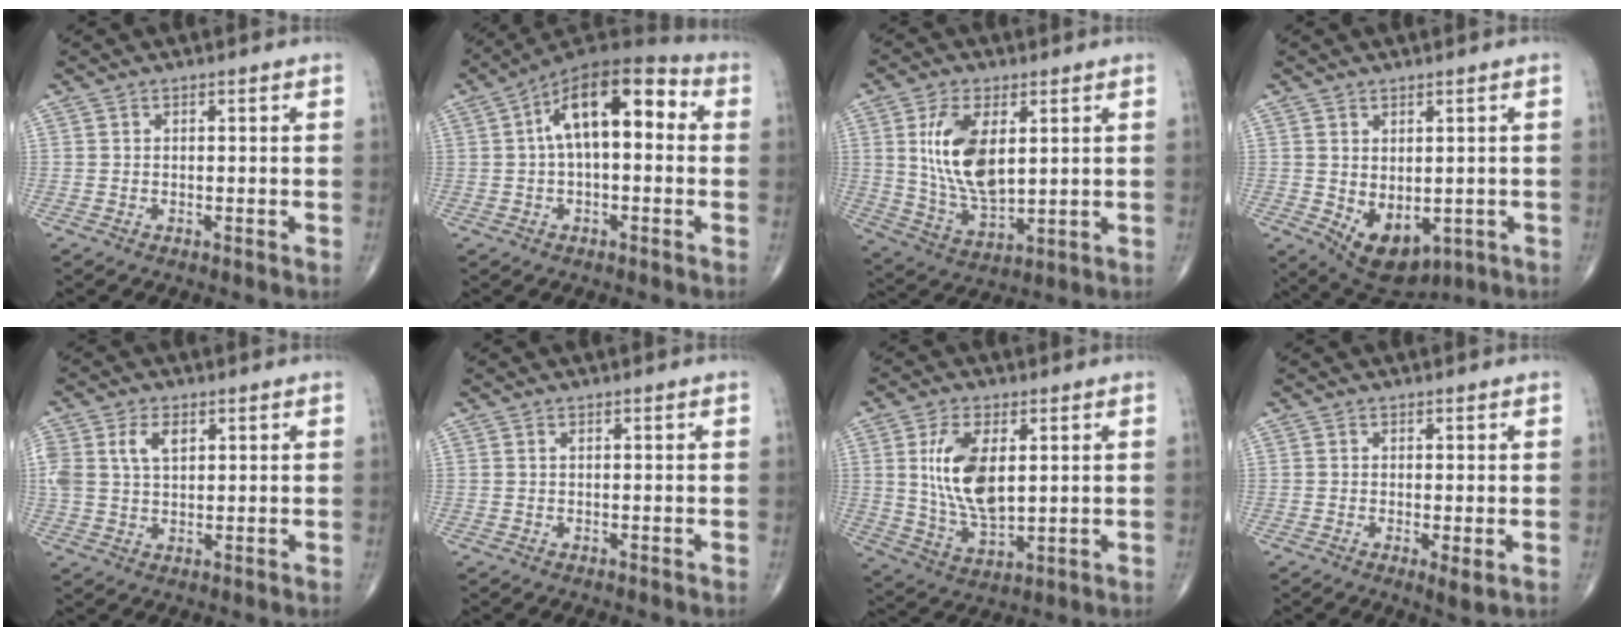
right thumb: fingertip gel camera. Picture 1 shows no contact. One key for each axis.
{"total": 15.3, "fx": 2.4, "fy": 7.4, "fz": 13.2, "tx": -0.193, "ty": 0.044, "tz": 0.031}
{"total": 13.3, "fx": 3.0, "fy": 6.8, "fz": 11.1, "tx": -0.206, "ty": -0.021, "tz": 0.068}
{"total": 8.9, "fx": -1.8, "fy": 5.5, "fz": 6.8, "tx": -0.081, "ty": -0.006, "tz": -0.001}
{"total": 7.1, "fx": 2.6, "fy": 4.4, "fz": 5.0, "tx": -0.105, "ty": 0.003, "tz": 0.053}
{"total": 0.0}
{"total": 12.5, "fx": 2.5, "fy": 6.3, "fz": 10.5, "tx": -0.196, "ty": -0.019, "tz": 0.056}
{"total": 2.4, "fx": -0.3, "fy": 0.5, "fz": 2.3, "tx": -0.039, "ty": -0.010, "tz": -0.007}